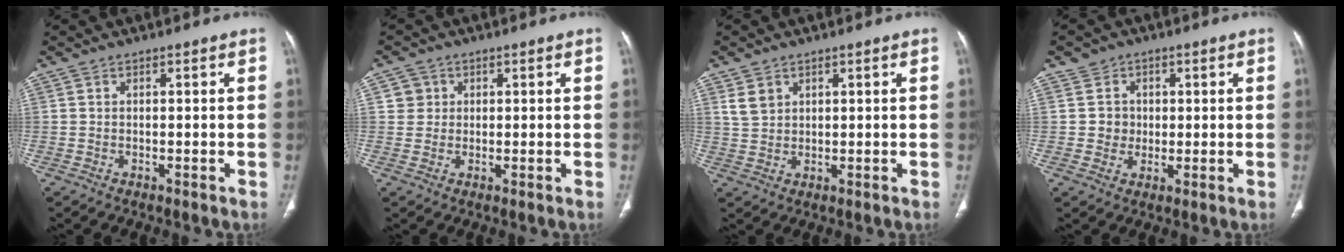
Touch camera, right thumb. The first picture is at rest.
{"total": 3.1, "force": [0.9, 2.9, 0.2], "torque": [0.021, 0.003, 0.014]}
{"total": 3.5, "force": [2.0, 2.5, 1.5], "torque": [-0.019, -0.005, 0.048]}
{"total": 4.5, "force": [0.6, 4.5, 0.5], "torque": [0.023, 0.006, 0.009]}